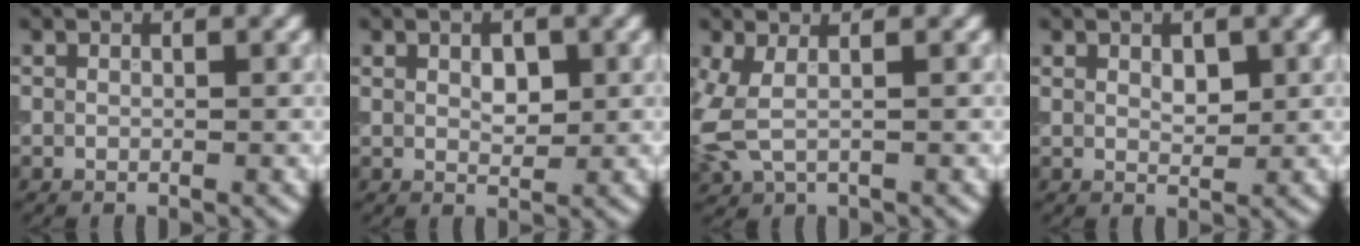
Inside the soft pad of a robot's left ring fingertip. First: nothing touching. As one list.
[{"total": 2.0, "force": [0.6, 1.1, 1.5], "torque": [-0.023, 0.001, 0.012]}, {"total": 2.8, "force": [0.4, 1.3, 2.4], "torque": [-0.072, -0.003, 0.004]}, {"total": 1.7, "force": [0.7, 0.9, 1.2], "torque": [-0.018, 0.000, 0.015]}]